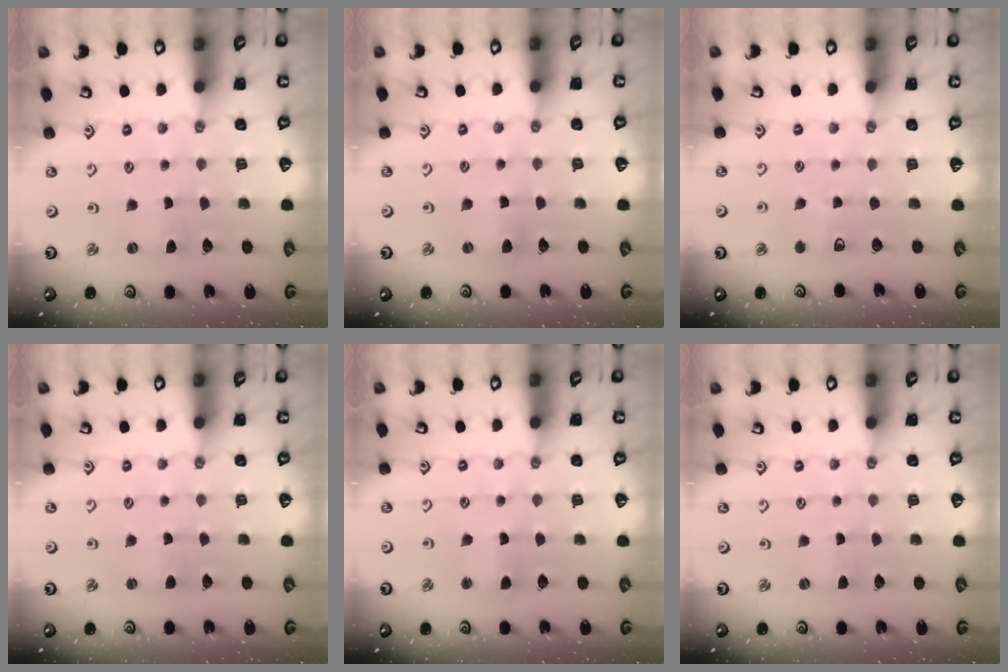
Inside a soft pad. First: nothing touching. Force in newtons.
{"total": 2.1, "press": 2.1, "slide": 0.3}
{"total": 4.5, "press": 4.4, "slide": 0.7}
{"total": 1.8, "press": 1.8, "slide": 0.3}
{"total": 2.2, "press": 2.2, "slide": 0.3}
{"total": 0.0}